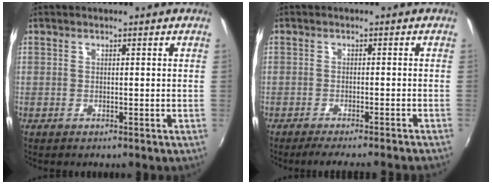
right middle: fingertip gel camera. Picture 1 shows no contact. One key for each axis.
{"total": 6.7, "fx": -5.9, "fy": -0.8, "fz": 3.0, "tx": -0.055, "ty": -0.016, "tz": -0.084}